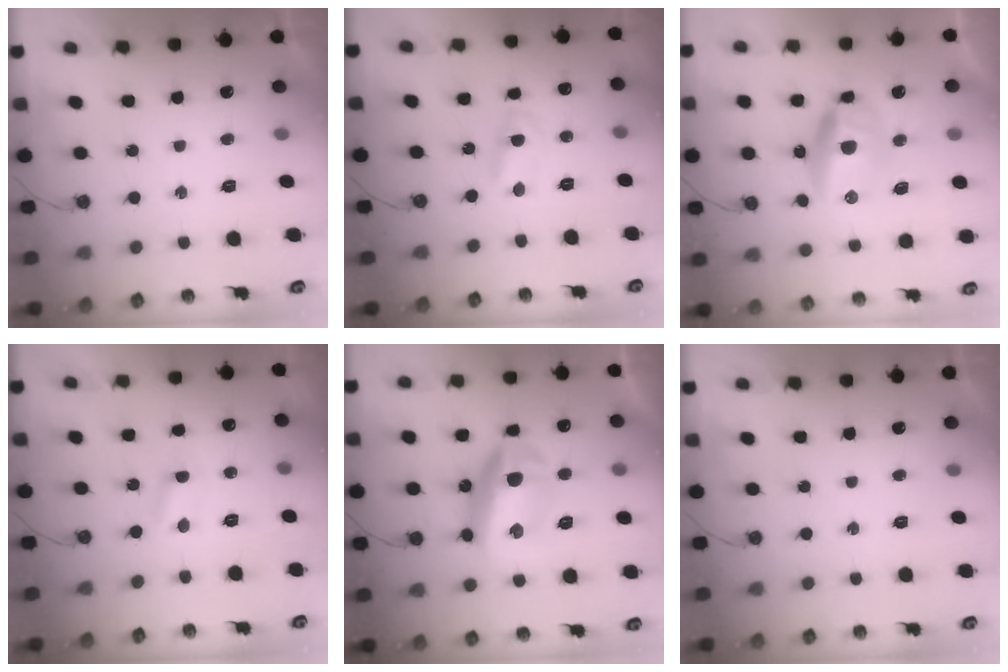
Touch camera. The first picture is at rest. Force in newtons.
{"total": 2.3, "press": 2.3, "slide": 0.2}
{"total": 11.4, "press": 11.4, "slide": 0.6}
{"total": 2.5, "press": 2.5, "slide": 0.4}
{"total": 15.1, "press": 15.1, "slide": 0.3}
{"total": 0.0}